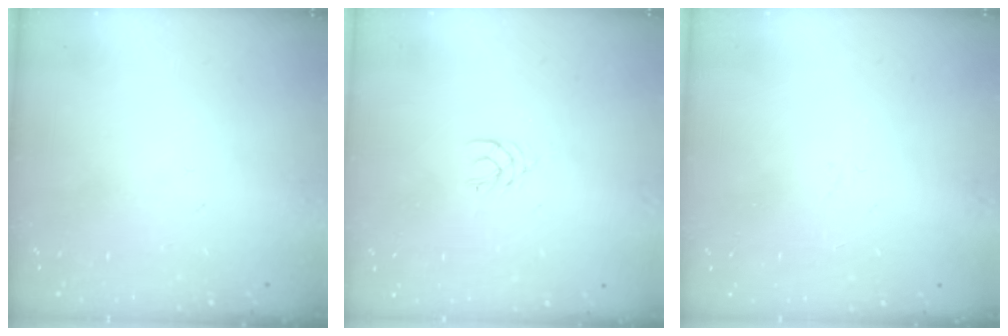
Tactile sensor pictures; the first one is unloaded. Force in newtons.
{"total": 2.9, "press": 2.9, "slide": 0.4}
{"total": 0.9, "press": 0.9, "slide": 0.2}